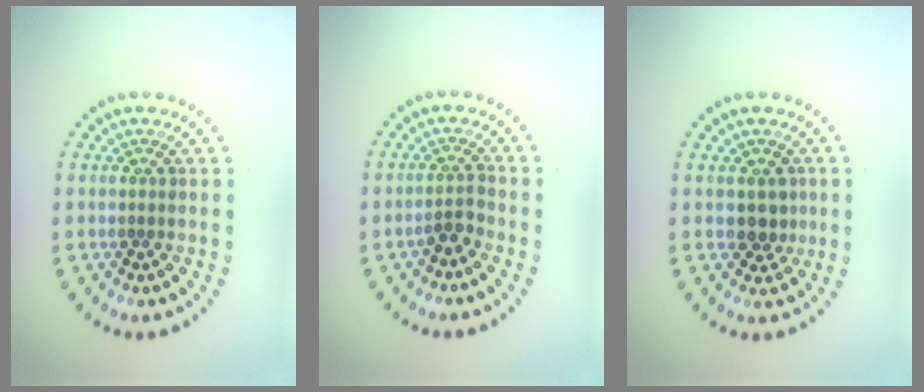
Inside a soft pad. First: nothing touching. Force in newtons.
{"total": 1.8, "press": 1.3, "slide": 1.2}
{"total": 1.8, "press": 1.6, "slide": 0.9}